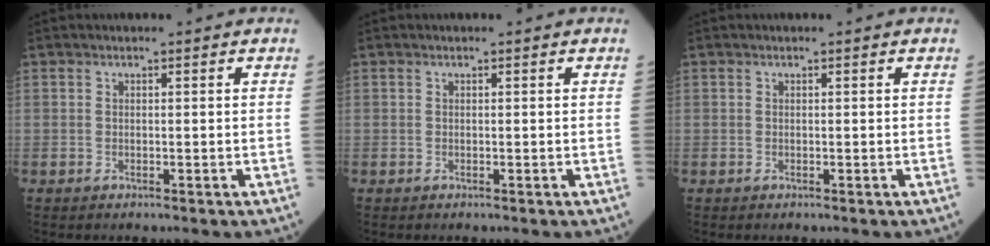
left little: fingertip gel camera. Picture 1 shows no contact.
{"total": 0.0}
{"total": 0.0}